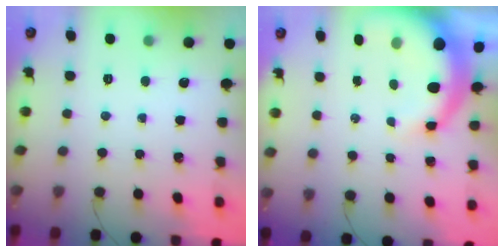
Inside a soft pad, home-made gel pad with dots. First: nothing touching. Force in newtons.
{"total": 8.5, "press": 8.4, "slide": 1.5}